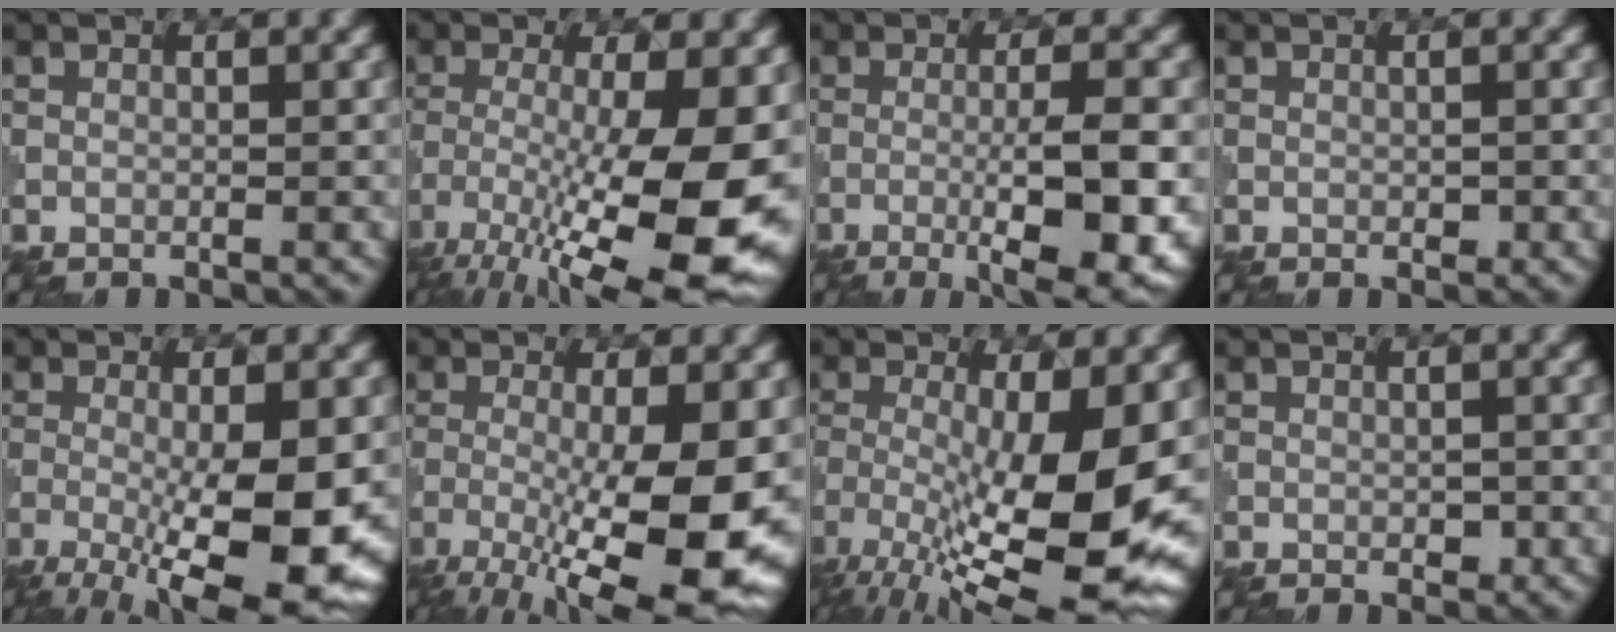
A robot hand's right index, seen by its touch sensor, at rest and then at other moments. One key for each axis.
{"total": 14.1, "fx": -6.1, "fy": 3.9, "fz": 12.1, "tx": -0.213, "ty": -0.019, "tz": -0.098}
{"total": 9.0, "fx": -2.7, "fy": 1.9, "fz": 8.3, "tx": -0.122, "ty": -0.003, "tz": -0.038}
{"total": 0.5, "fx": 0.0, "fy": 0.4, "fz": 0.3, "tx": -0.003, "ty": -0.002, "tz": -0.001}
{"total": 12.0, "fx": -3.6, "fy": 3.3, "fz": 10.9, "tx": -0.179, "ty": -0.021, "tz": -0.047}
{"total": 13.5, "fx": -4.4, "fy": 3.9, "fz": 12.1, "tx": -0.194, "ty": -0.024, "tz": -0.065}
{"total": 14.7, "fx": -4.5, "fy": 4.3, "fz": 13.3, "tx": -0.225, "ty": -0.019, "tz": -0.068}
{"total": 0.8, "fx": -0.1, "fy": 0.6, "fz": 0.6, "tx": -0.007, "ty": -0.004, "tz": -0.001}